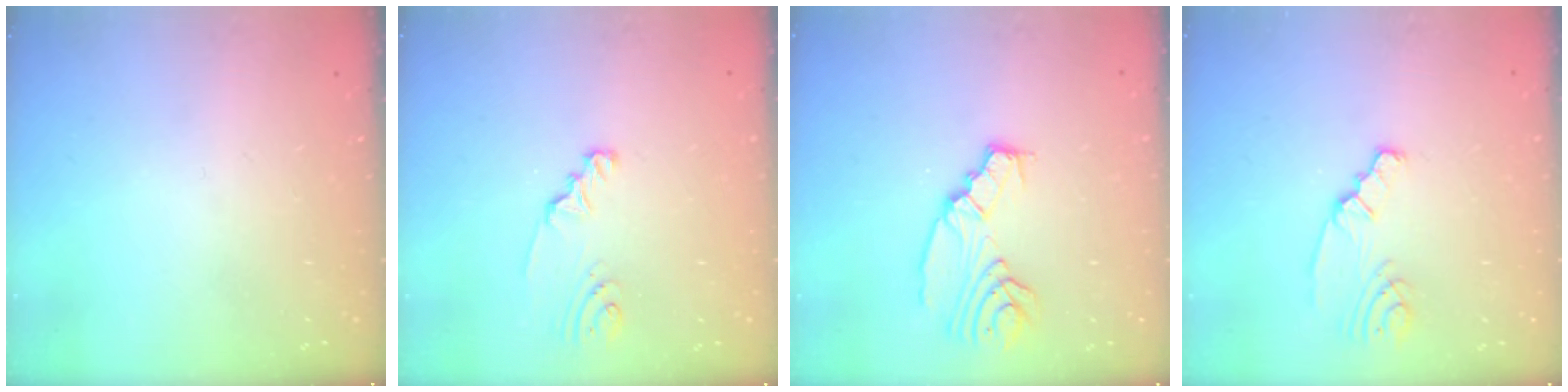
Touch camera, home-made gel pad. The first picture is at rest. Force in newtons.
{"total": 2.4, "press": 2.4, "slide": 0.1}
{"total": 9.4, "press": 9.4, "slide": 0.8}
{"total": 2.4, "press": 2.4, "slide": 0.3}